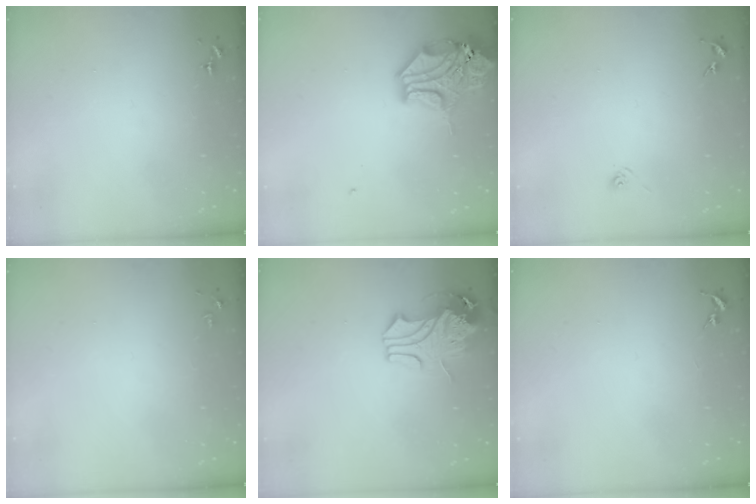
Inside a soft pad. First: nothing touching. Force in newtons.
{"total": 14.3, "press": 14.1, "slide": 2.1}
{"total": 2.9, "press": 2.6, "slide": 1.4}
{"total": 2.8, "press": 2.8, "slide": 0.4}
{"total": 11.7, "press": 11.5, "slide": 1.8}
{"total": 0.0}